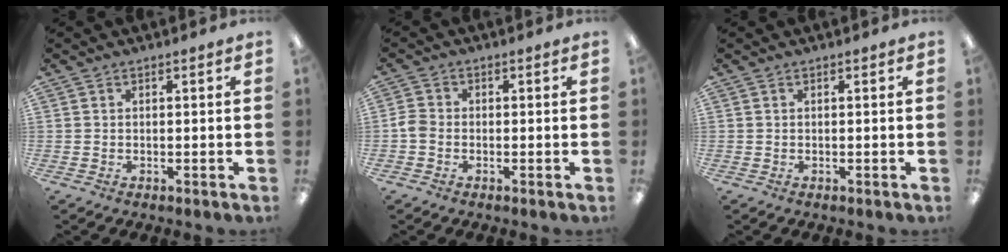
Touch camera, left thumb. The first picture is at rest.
{"total": 2.4, "force": [-0.9, 1.8, 1.3], "torque": [-0.023, 0.006, -0.015]}
{"total": 0.0}